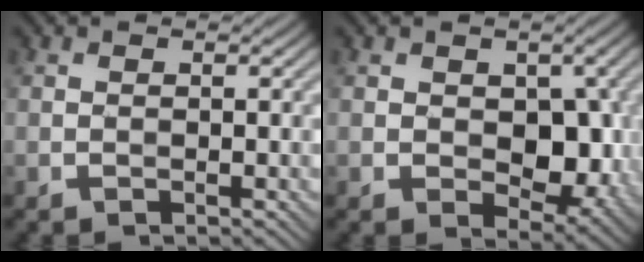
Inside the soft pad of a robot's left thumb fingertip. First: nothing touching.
{"total": 7.2, "force": [-0.4, 4.6, 5.6], "torque": [-0.091, -0.012, -0.002]}